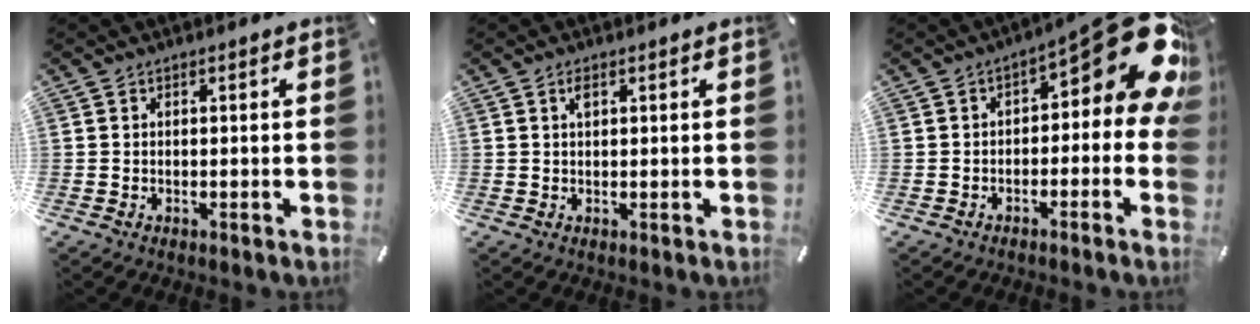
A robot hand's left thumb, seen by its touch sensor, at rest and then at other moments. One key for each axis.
{"total": 1.4, "fx": 0.6, "fy": 0.6, "fz": 1.2, "tx": -0.024, "ty": 0.004, "tz": 0.010}
{"total": 15.9, "fx": 6.0, "fy": 6.7, "fz": 13.1, "tx": -0.153, "ty": -0.053, "tz": 0.098}